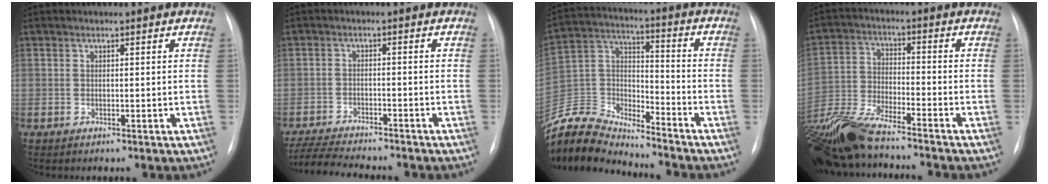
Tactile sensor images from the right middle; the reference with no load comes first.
{"total": 11.1, "force": [-10.2, 1.2, 4.3], "torque": [-0.073, -0.008, -0.159]}
{"total": 17.2, "force": [-16.7, 2.6, 3.2], "torque": [-0.063, 0.037, -0.303]}
{"total": 15.3, "force": [-13.3, 1.3, 7.6], "torque": [-0.164, -0.026, -0.249]}